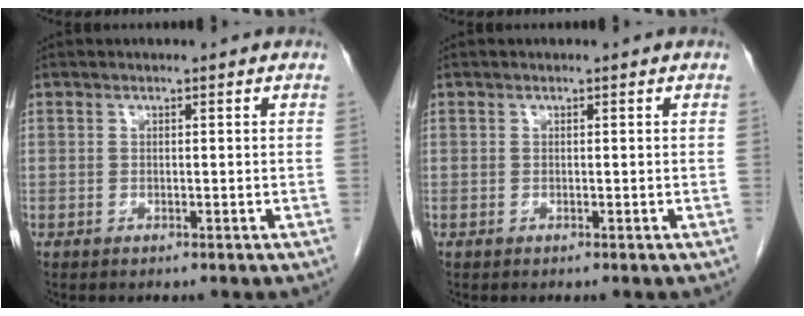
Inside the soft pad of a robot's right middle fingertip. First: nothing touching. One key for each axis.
{"total": 0.0}